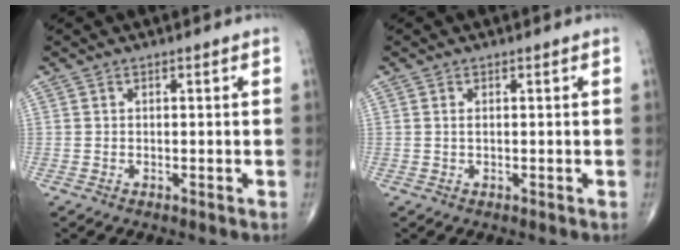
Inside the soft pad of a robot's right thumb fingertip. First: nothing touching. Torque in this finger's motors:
{"motor_torque": [-0.24, 0.27, 0.10, 0.33, -0.05]}